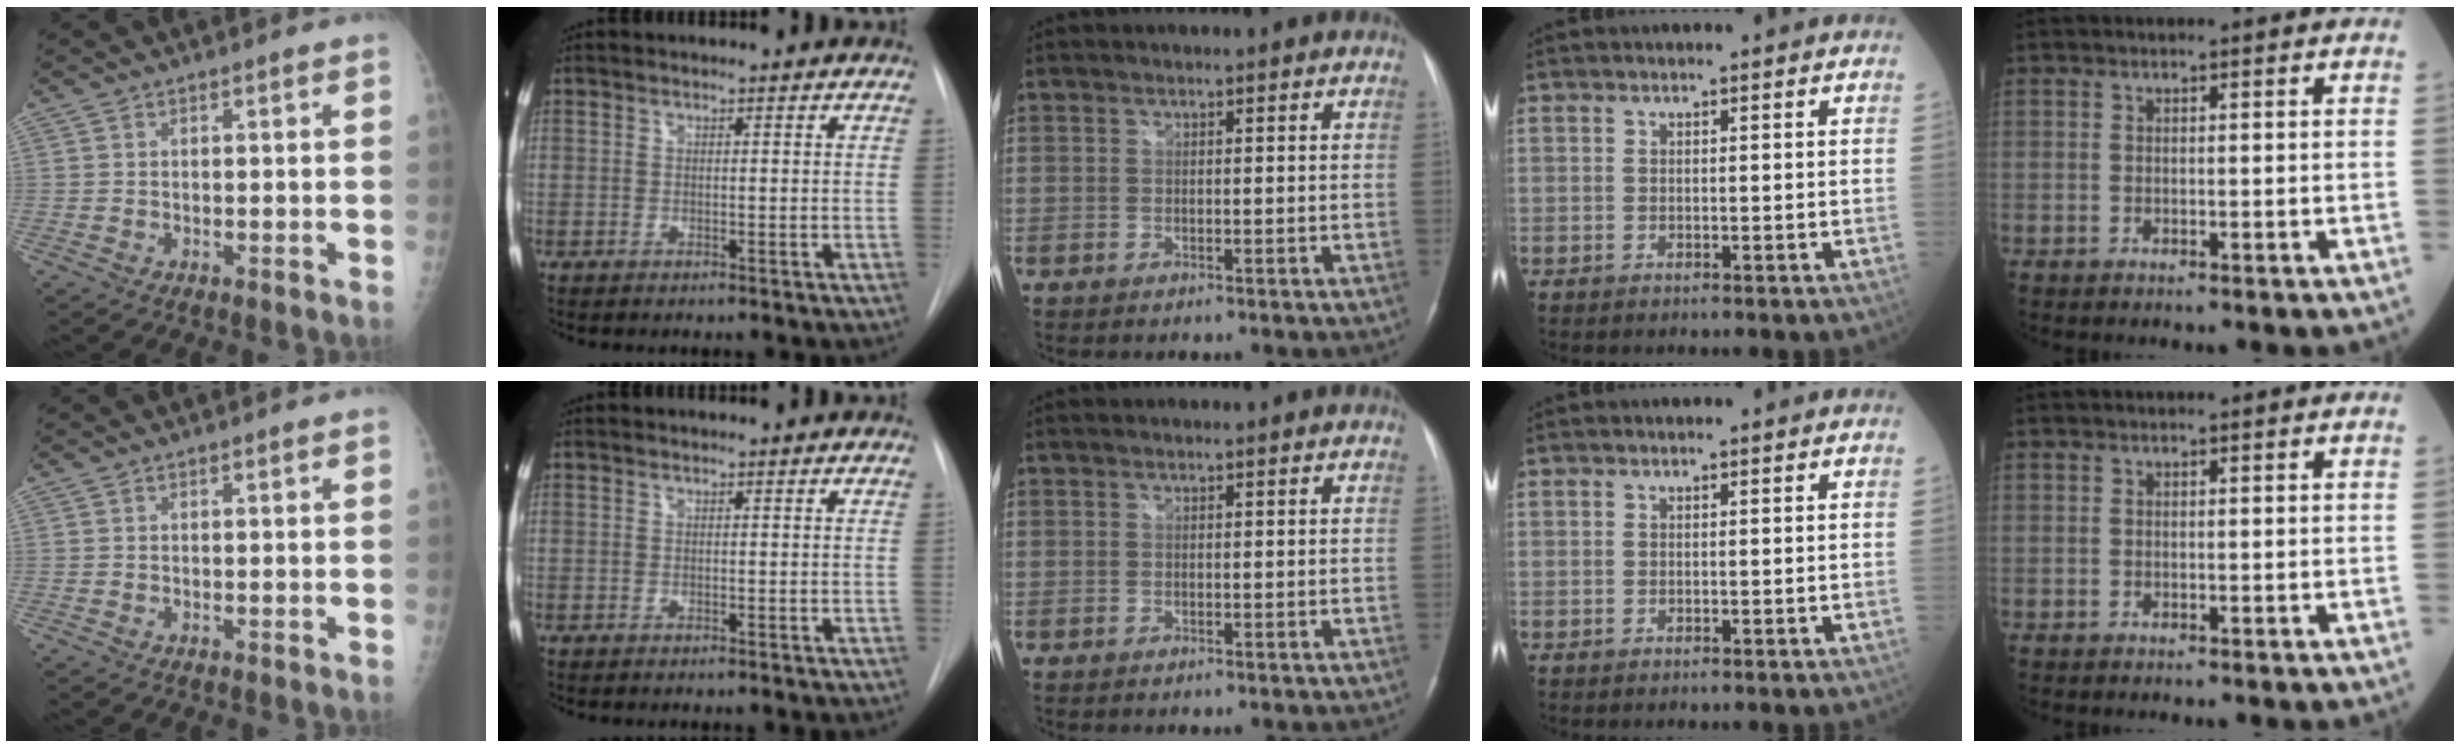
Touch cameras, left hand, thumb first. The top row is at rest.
{}